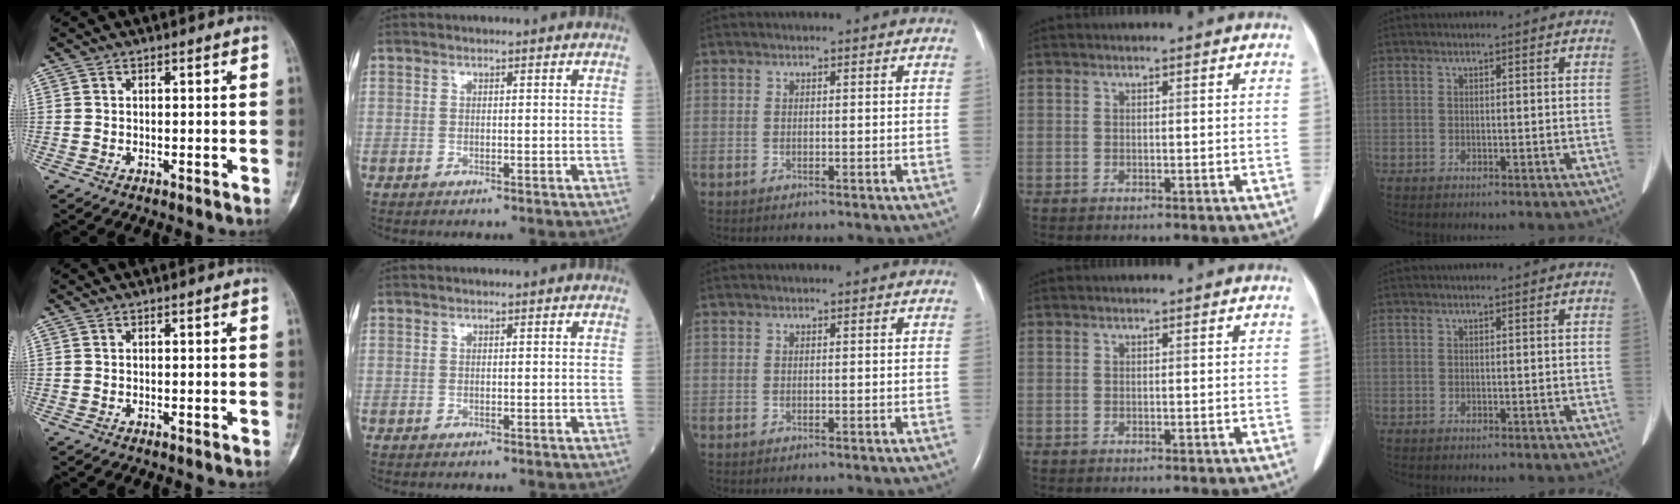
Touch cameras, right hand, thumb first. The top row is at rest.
{}